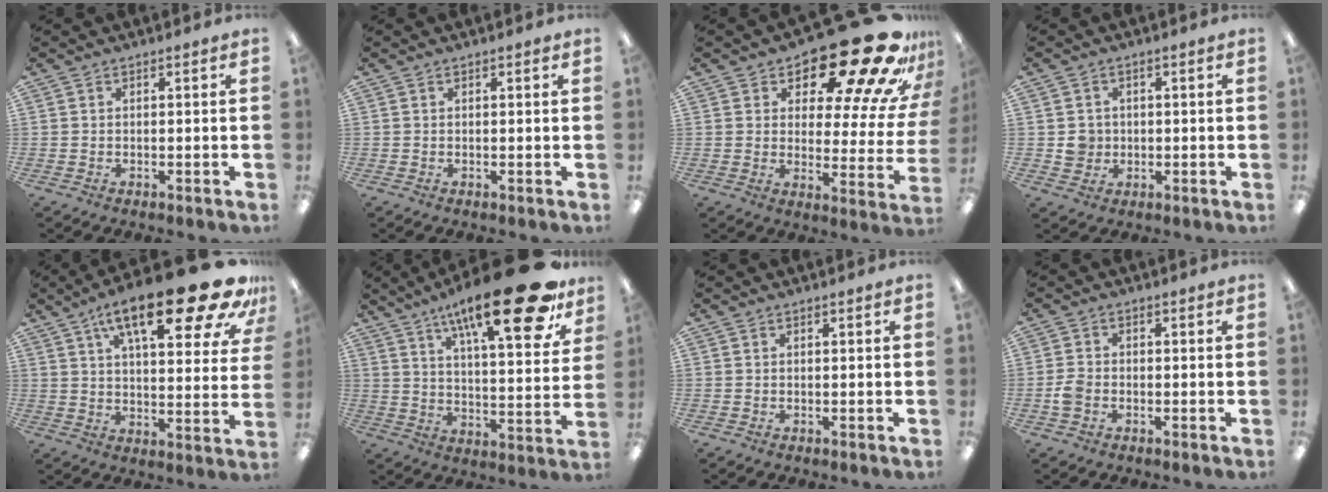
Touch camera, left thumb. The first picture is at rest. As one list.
[{"total": 0.6, "force": [0.3, 0.2, 0.5], "torque": [-0.011, 0.003, 0.004]}, {"total": 24.1, "force": [16.7, 8.6, 15.2], "torque": [-0.199, -0.117, 0.273]}, {"total": 3.9, "force": [0.0, 3.9, 0.8], "torque": [-0.003, 0.002, -0.003]}, {"total": 24.7, "force": [14.1, 7.7, 18.8], "torque": [-0.268, -0.078, 0.216]}, {"total": 25.0, "force": [15.9, 7.1, 17.9], "torque": [-0.271, -0.090, 0.251]}, {"total": 0.0}, {"total": 3.5, "force": [-1.4, 2.5, 2.1], "torque": [-0.041, 0.007, -0.026]}]